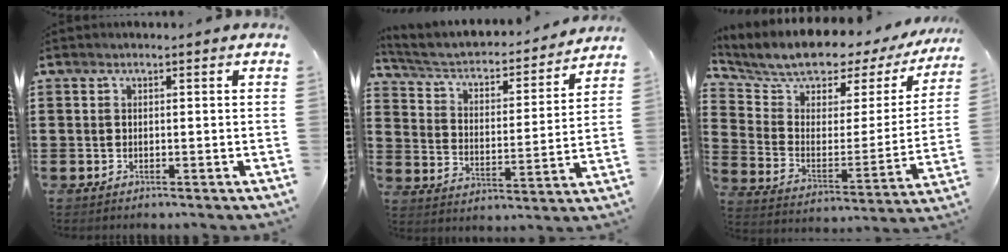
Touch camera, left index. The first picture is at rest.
{"total": 3.6, "force": [2.9, 1.3, 1.6], "torque": [-0.048, -0.025, 0.039]}
{"total": 7.3, "force": [6.8, 2.1, 1.6], "torque": [-0.058, -0.061, 0.112]}